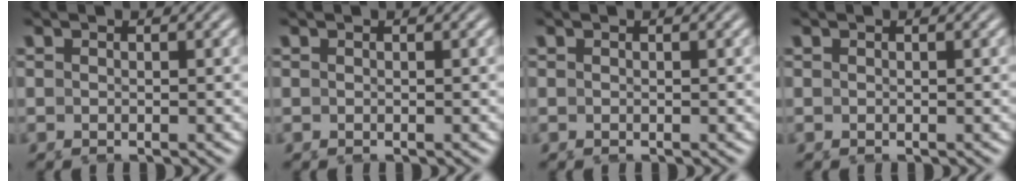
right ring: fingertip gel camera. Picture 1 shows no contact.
{"total": 0.0}
{"total": 0.0}
{"total": 0.0}